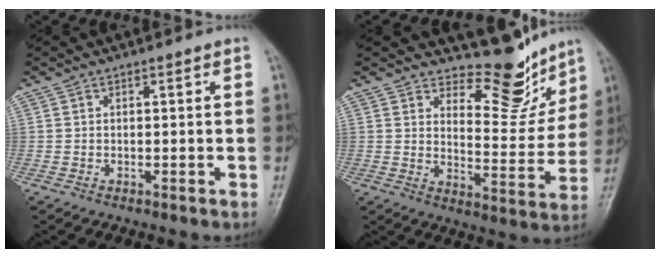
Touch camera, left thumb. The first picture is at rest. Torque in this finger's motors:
{"motor_torque": [-0.02, -0.09, -0.34, -0.37, 0.06]}